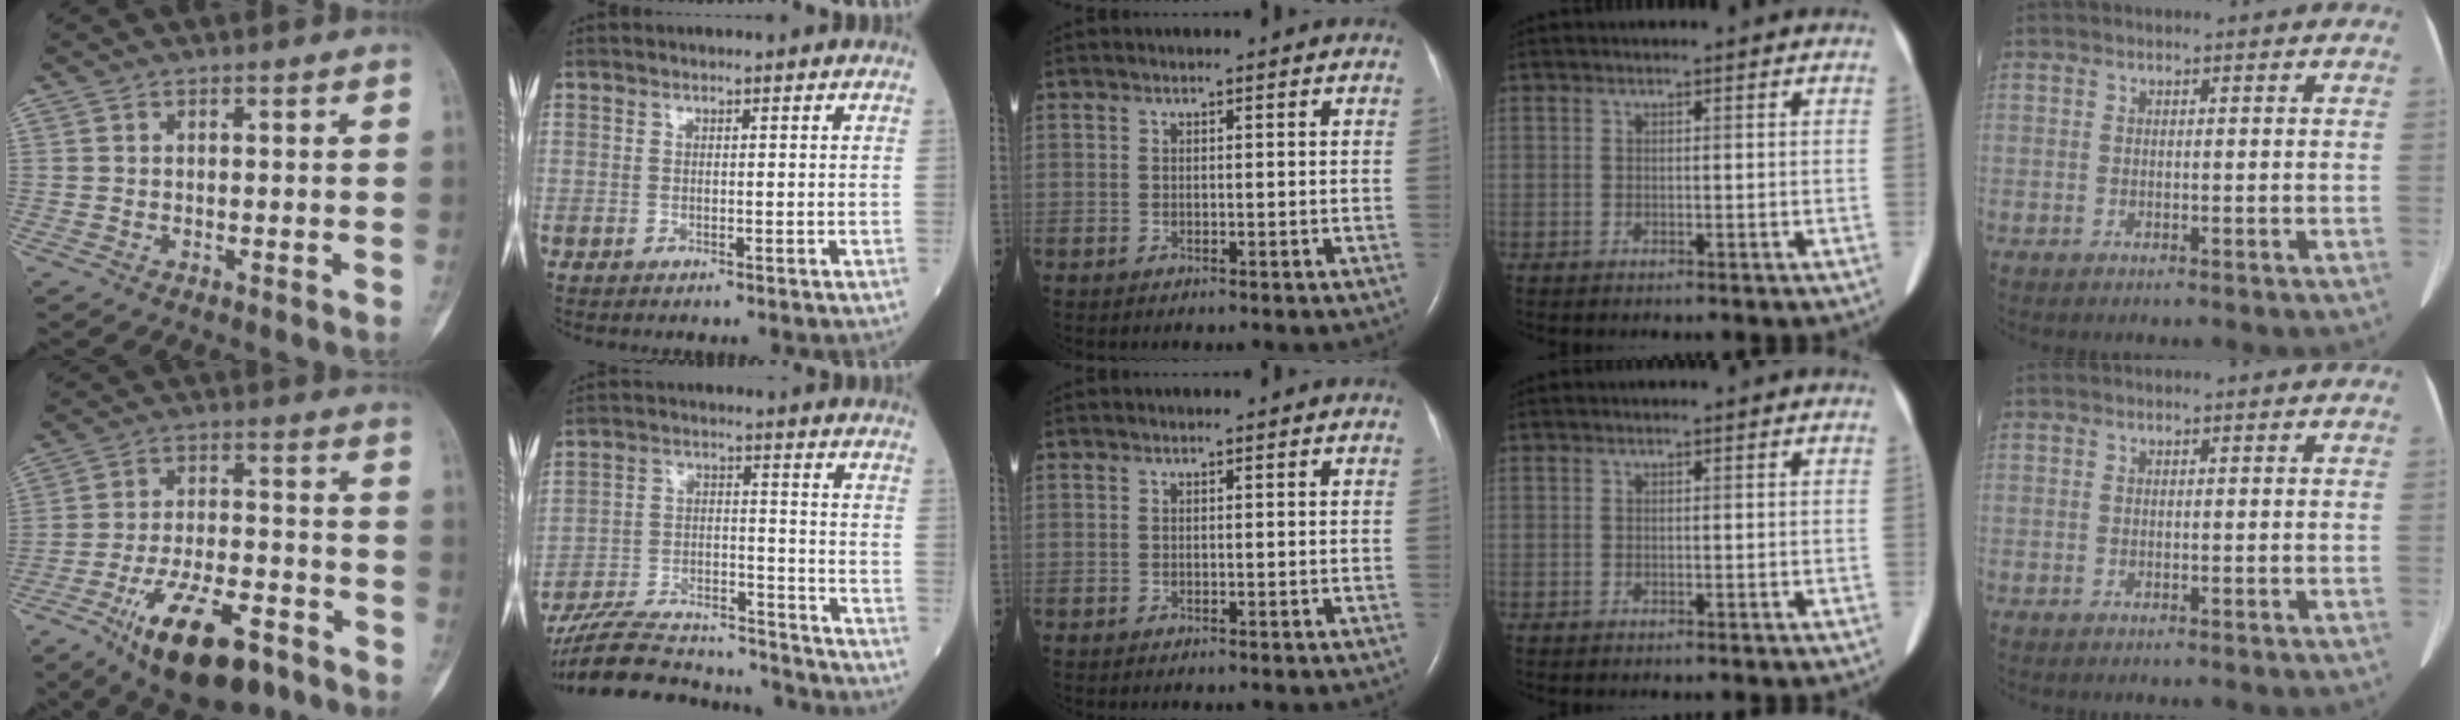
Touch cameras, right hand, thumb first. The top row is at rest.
{"thumb": {"total": 18.1, "force": [-10.4, 7.7, 12.6], "torque": [-0.198, 0.058, -0.166]}, "index": {"total": 22.0, "force": [-20.3, 4.9, 6.8], "torque": [-0.155, 0.007, -0.320]}}